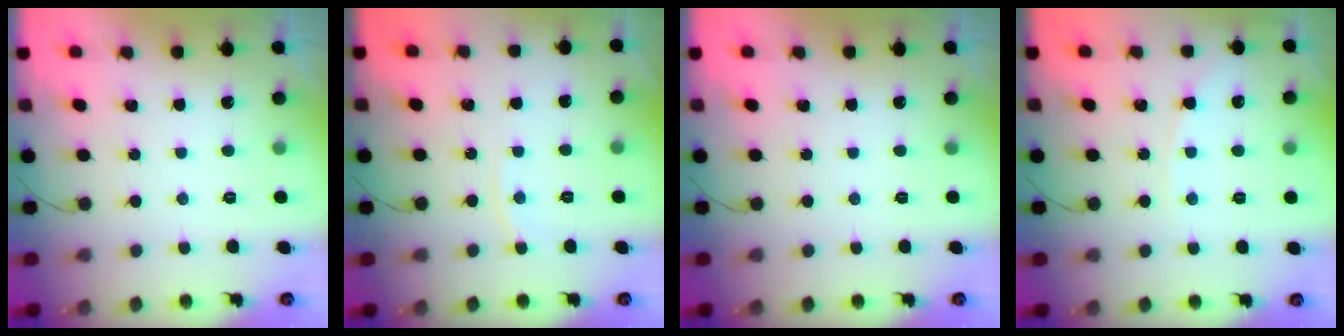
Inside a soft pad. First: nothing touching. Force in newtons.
{"total": 2.7, "press": 2.7, "slide": 0.4}
{"total": 0.0}
{"total": 4.2, "press": 4.2, "slide": 0.4}